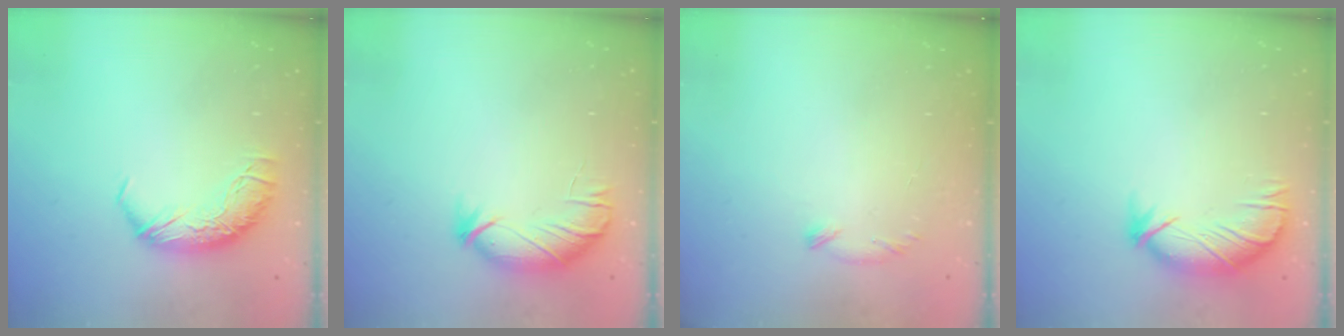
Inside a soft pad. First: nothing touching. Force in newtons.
{"total": 3.8, "press": 3.5, "slide": 1.5}
{"total": 6.4, "press": 6.4, "slide": 1.0}
{"total": 3.8, "press": 3.2, "slide": 2.0}